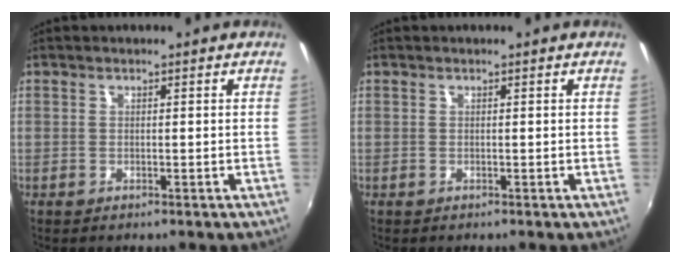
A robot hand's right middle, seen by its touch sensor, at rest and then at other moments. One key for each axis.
{"total": 0.0}